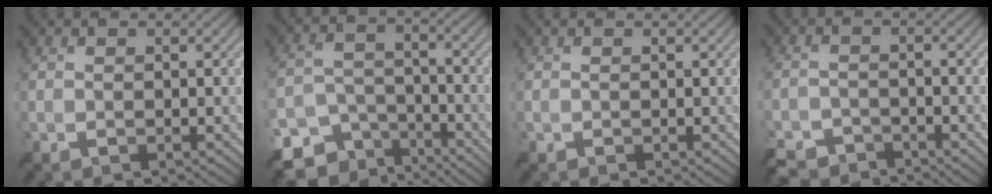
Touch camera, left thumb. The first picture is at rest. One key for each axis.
{"total": 9.9, "fx": -7.5, "fy": 5.7, "fz": 3.1, "tx": -0.076, "ty": -0.015, "tz": -0.114}
{"total": 0.0}
{"total": 4.3, "fx": -3.9, "fy": 1.5, "fz": 1.1, "tx": -0.021, "ty": -0.008, "tz": -0.083}